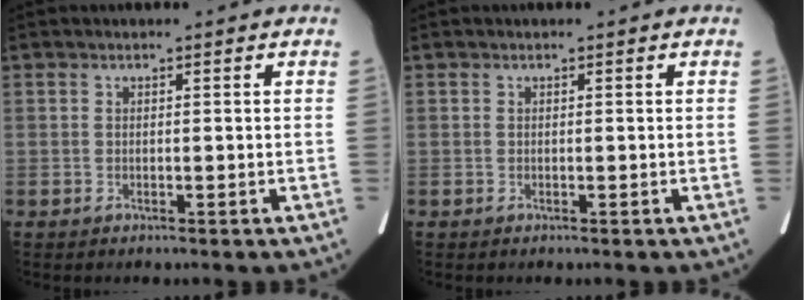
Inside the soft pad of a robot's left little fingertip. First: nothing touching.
{"total": 0.0}